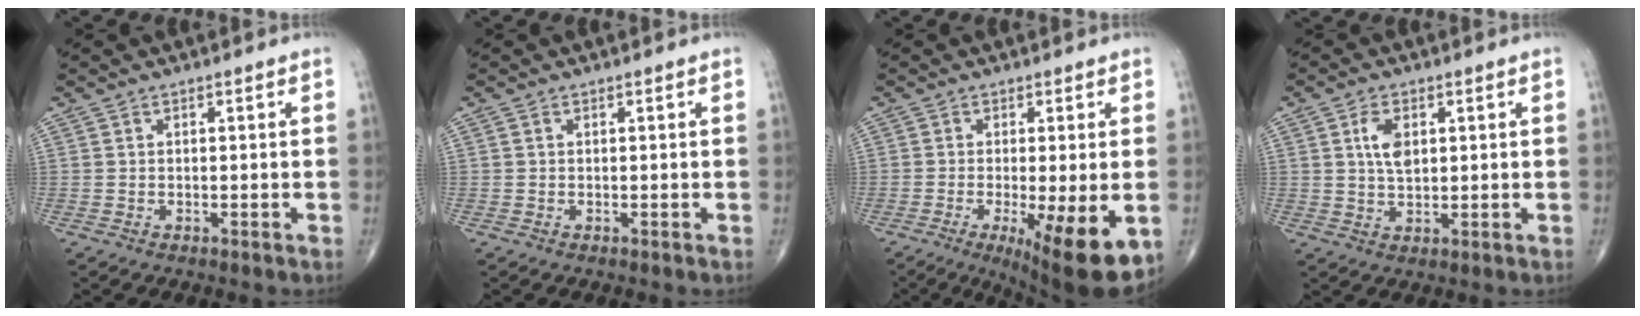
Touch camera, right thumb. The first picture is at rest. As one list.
[{"total": 0.0}, {"total": 14.0, "force": [-4.3, 3.5, 12.8], "torque": [-0.163, -0.024, -0.053]}, {"total": 5.2, "force": [1.4, 2.9, 4.0], "torque": [-0.070, -0.005, 0.027]}]